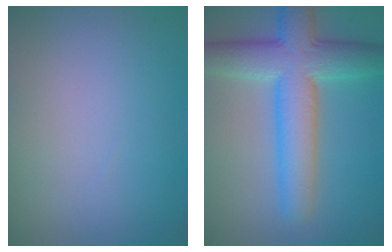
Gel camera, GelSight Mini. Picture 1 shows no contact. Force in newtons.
{"total": 8.2, "press": 8.2, "slide": 0.3}